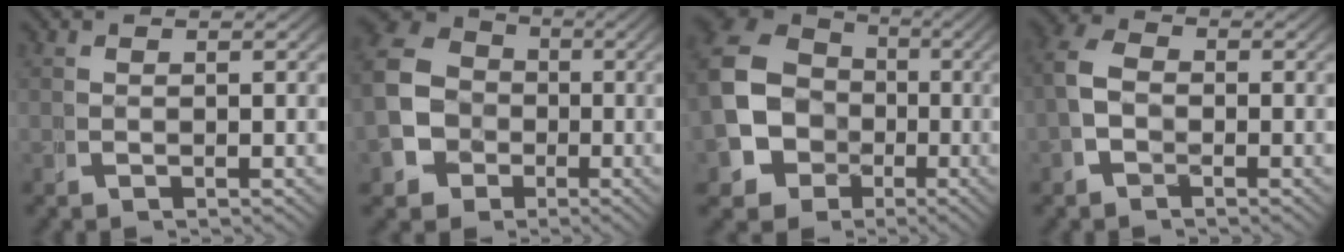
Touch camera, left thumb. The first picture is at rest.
{"total": 11.0, "force": [-0.9, 10.0, 4.6], "torque": [-0.101, -0.026, -0.021]}
{"total": 11.7, "force": [-1.7, 10.3, 5.3], "torque": [-0.136, -0.047, -0.022]}
{"total": 3.4, "force": [-0.5, 2.7, 2.1], "torque": [-0.050, -0.002, -0.016]}